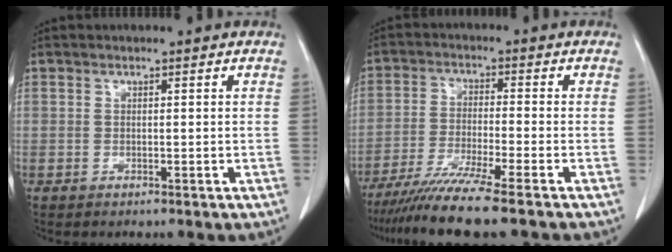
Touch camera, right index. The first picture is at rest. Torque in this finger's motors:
{"motor_torque": [1.21, -0.93, 0.65, 0.17]}